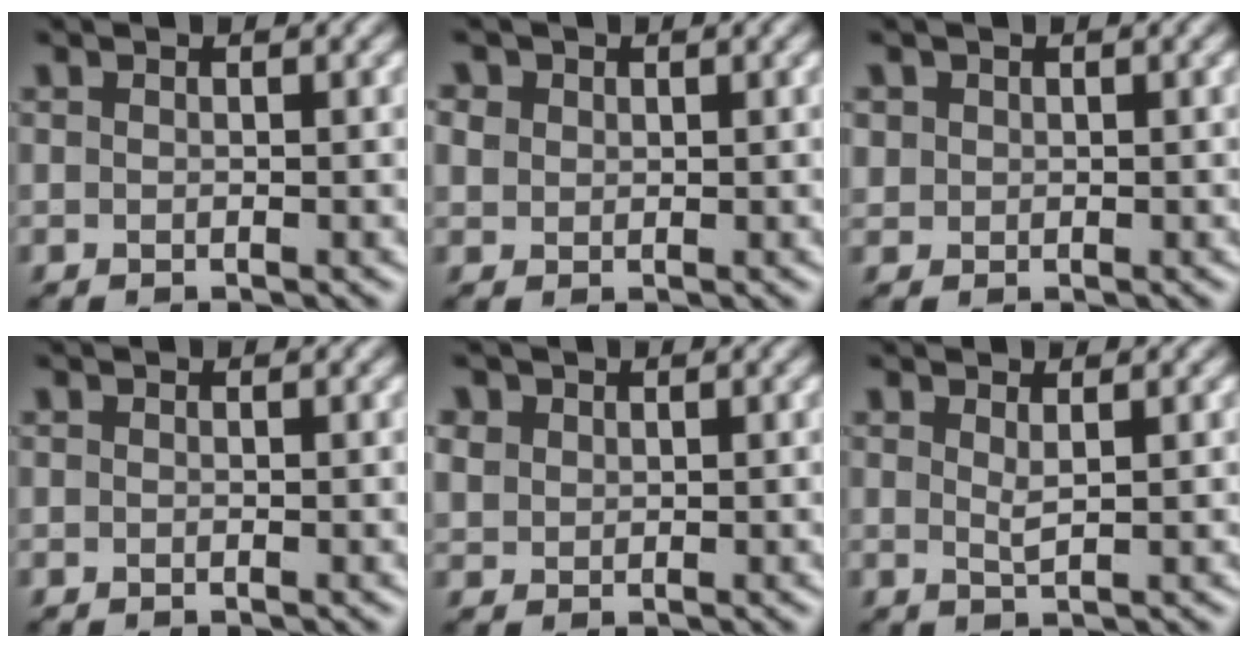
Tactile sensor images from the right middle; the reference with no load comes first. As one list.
[{"total": 1.9, "force": [1.0, 1.6, 0.6], "torque": [-0.018, 0.003, 0.018]}, {"total": 1.0, "force": [0.3, 0.9, 0.1], "torque": [0.002, -0.005, 0.009]}, {"total": 0.0}, {"total": 1.7, "force": [0.9, 1.4, 0.4], "torque": [-0.013, -0.002, 0.018]}, {"total": 1.0, "force": [0.6, 0.1, 0.8], "torque": [-0.018, -0.003, 0.011]}]